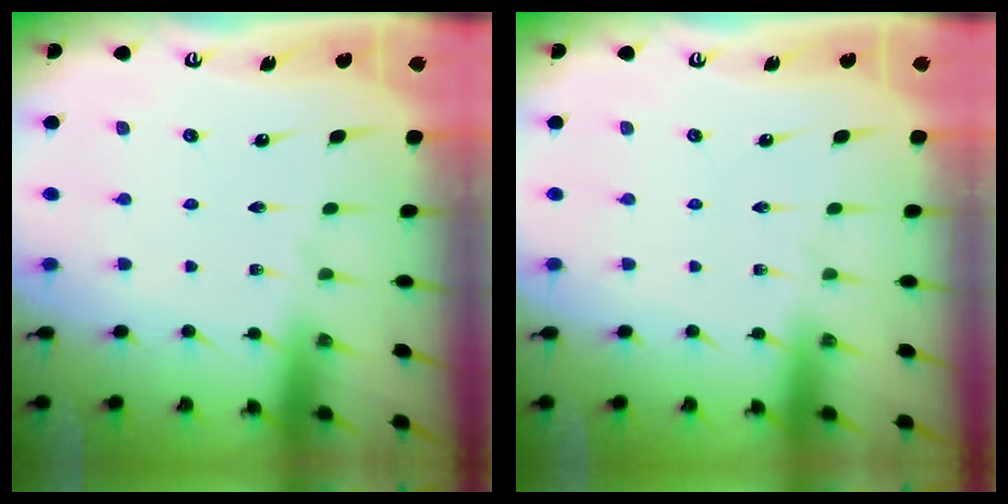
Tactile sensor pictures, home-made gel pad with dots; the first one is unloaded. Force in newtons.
{"total": 0.0}